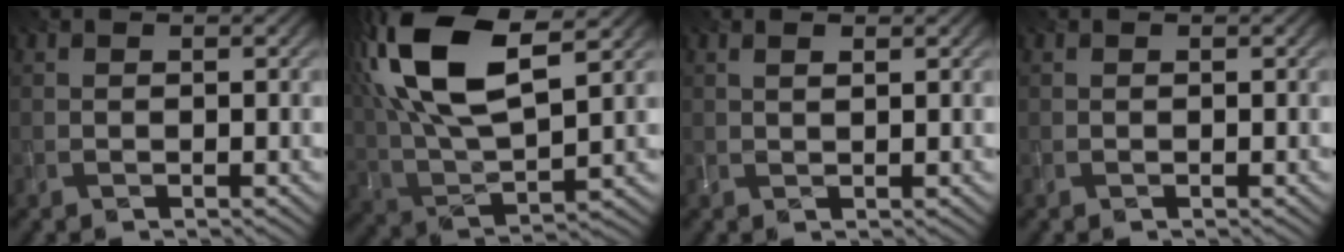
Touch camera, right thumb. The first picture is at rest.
{"total": 17.2, "force": [7.1, 7.2, 13.9], "torque": [-0.325, 0.035, 0.126]}
{"total": 1.2, "force": [0.6, 0.2, 1.0], "torque": [-0.021, 0.001, 0.014]}
{"total": 0.0}